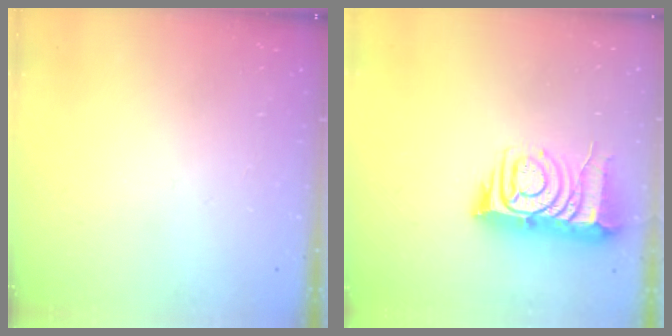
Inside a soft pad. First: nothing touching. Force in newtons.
{"total": 9.5, "press": 9.4, "slide": 1.2}